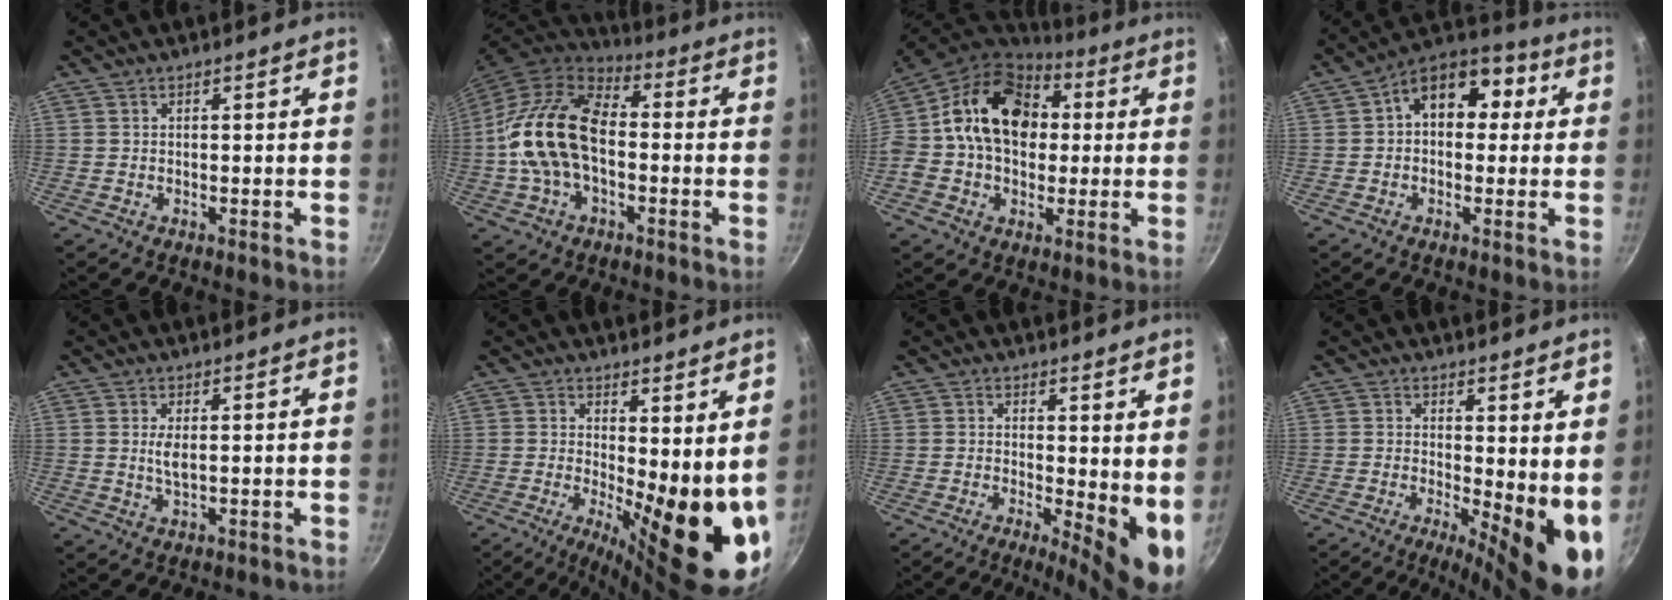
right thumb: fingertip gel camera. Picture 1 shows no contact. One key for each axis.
{"total": 18.0, "fx": -1.3, "fy": 11.4, "fz": 13.9, "tx": -0.241, "ty": 0.036, "tz": -0.036}
{"total": 20.3, "fx": 2.9, "fy": 15.1, "fz": 13.3, "tx": -0.205, "ty": 0.031, "tz": 0.032}
{"total": 13.2, "fx": 2.6, "fy": 9.3, "fz": 8.9, "tx": -0.087, "ty": 0.029, "tz": 0.019}
{"total": 2.7, "fx": 0.5, "fy": 1.0, "fz": 2.4, "tx": -0.048, "ty": -0.004, "tz": 0.012}
{"total": 15.1, "fx": 0.9, "fy": 5.3, "fz": 14.1, "tx": -0.172, "ty": -0.034, "tz": 0.021}
{"total": 8.8, "fx": 0.5, "fy": 3.2, "fz": 8.2, "tx": -0.101, "ty": -0.023, "tz": 0.009}
{"total": 10.8, "fx": 0.1, "fy": 3.6, "fz": 10.2, "tx": -0.120, "ty": -0.020, "tz": 0.005}